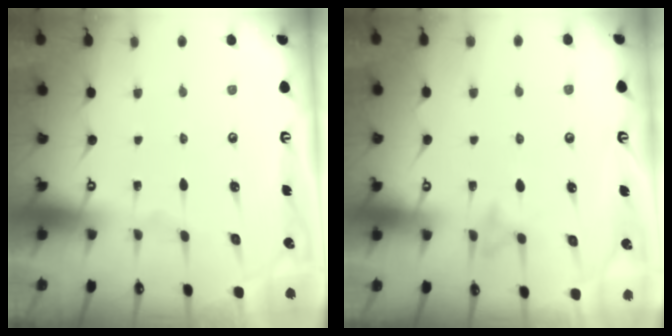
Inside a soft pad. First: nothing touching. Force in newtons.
{"total": 8.3, "press": 8.1, "slide": 1.7}